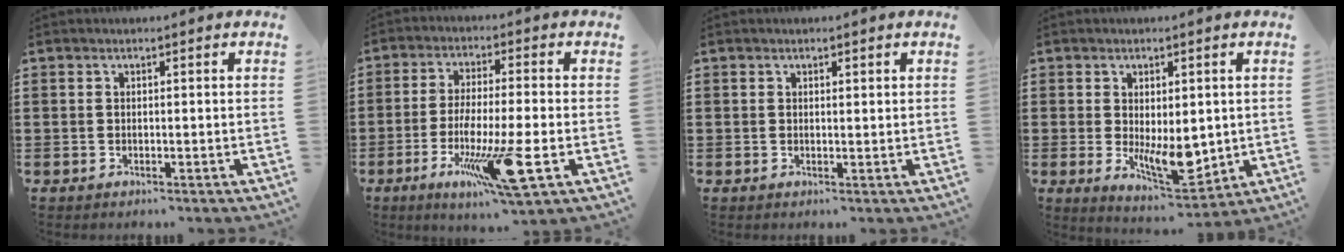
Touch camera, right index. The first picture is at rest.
{"total": 11.5, "force": [-3.9, 0.8, 10.8], "torque": [-0.215, -0.020, -0.073]}
{"total": 0.6, "force": [0.4, 0.4, 0.2], "torque": [-0.005, 0.003, 0.008]}
{"total": 7.4, "force": [-0.4, 3.6, 6.4], "torque": [-0.108, -0.008, -0.003]}